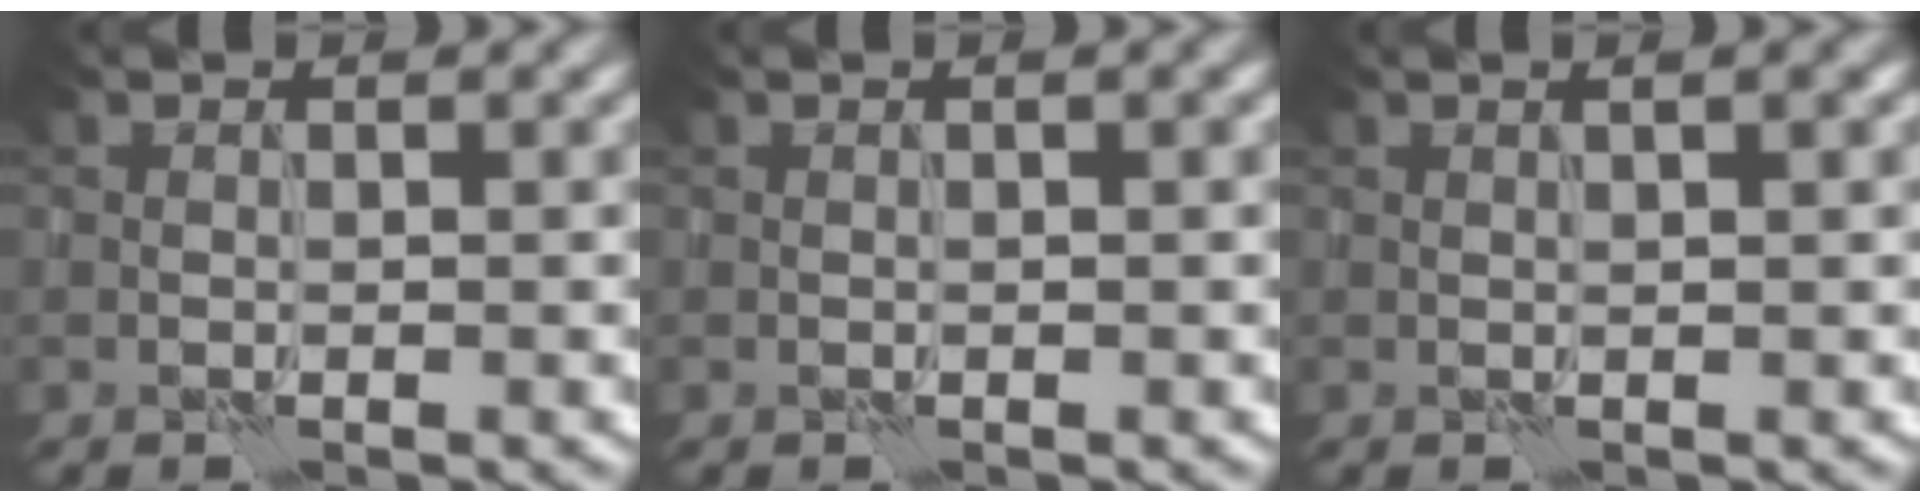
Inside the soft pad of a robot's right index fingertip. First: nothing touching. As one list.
[{"total": 0.8, "force": [0.2, 0.0, 0.8], "torque": [-0.014, 0.003, 0.002]}, {"total": 2.2, "force": [1.0, 0.5, 1.9], "torque": [-0.019, 0.002, 0.002]}]